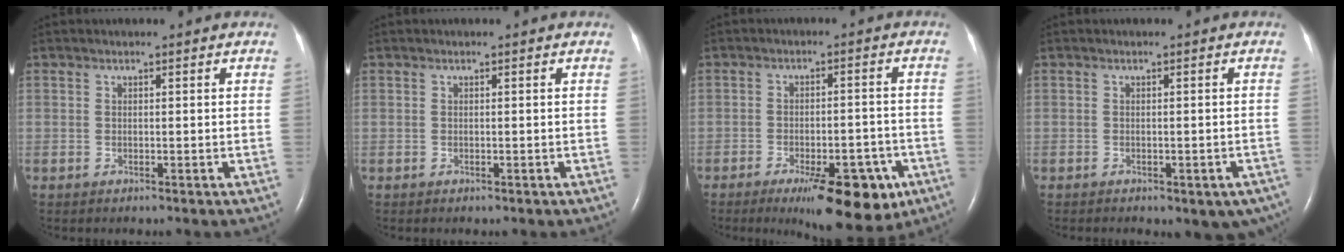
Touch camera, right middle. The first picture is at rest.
{"total": 0.0}
{"total": 12.2, "force": [-7.2, 4.1, 9.0], "torque": [-0.118, -0.002, -0.099]}
{"total": 6.4, "force": [-4.6, 2.8, 3.5], "torque": [-0.025, 0.008, -0.055]}